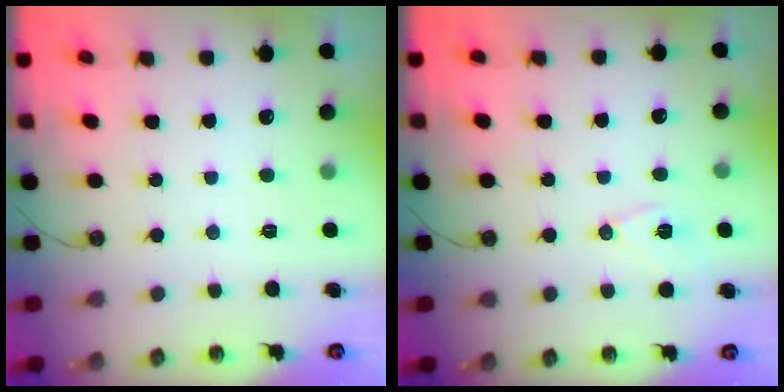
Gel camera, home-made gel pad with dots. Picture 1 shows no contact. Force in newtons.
{"total": 7.1, "press": 6.3, "slide": 3.2}